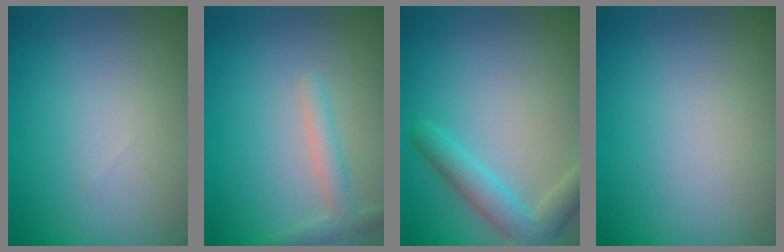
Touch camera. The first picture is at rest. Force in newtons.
{"total": 2.0, "press": 2.0, "slide": 0.1}
{"total": 3.8, "press": 3.8, "slide": 0.1}
{"total": 0.0}